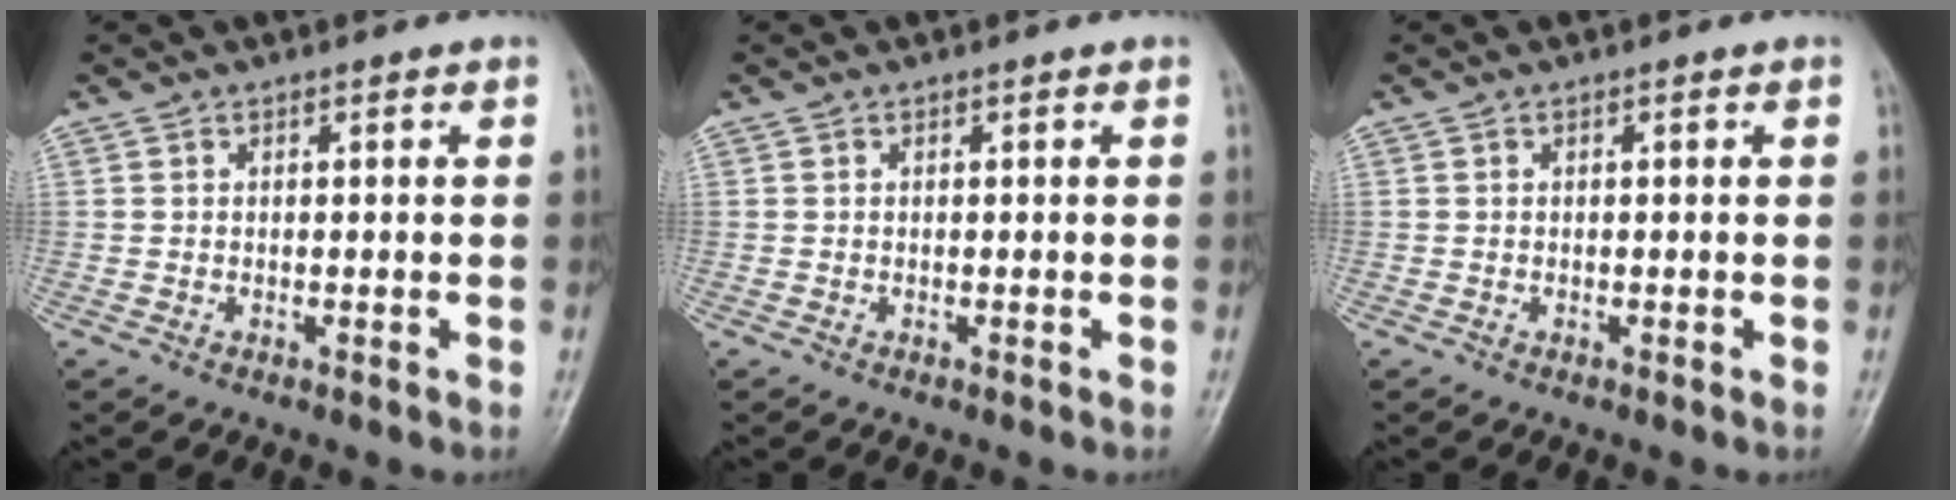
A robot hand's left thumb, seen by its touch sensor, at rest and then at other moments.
{"total": 0.0}
{"total": 0.0}